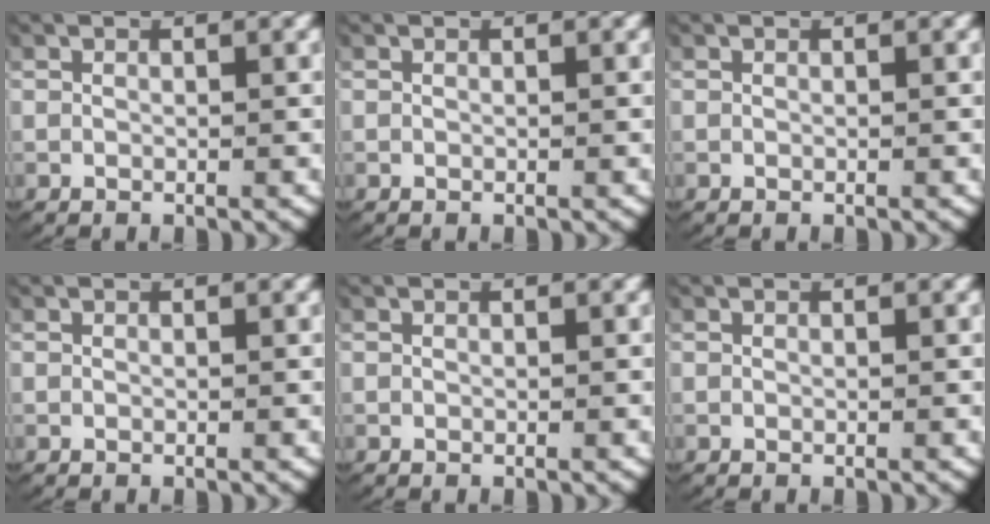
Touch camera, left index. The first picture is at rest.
{"total": 0.0}
{"total": 0.0}
{"total": 0.0}
{"total": 0.0}
{"total": 0.0}